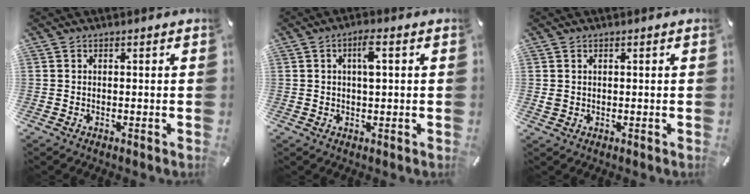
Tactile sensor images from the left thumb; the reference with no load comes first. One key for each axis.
{"total": 4.4, "fx": 1.1, "fy": 1.4, "fz": 4.0, "tx": -0.074, "ty": 0.004, "tz": 0.015}
{"total": 1.3, "fx": 0.4, "fy": 1.2, "fz": 0.4, "tx": -0.007, "ty": 0.004, "tz": 0.006}